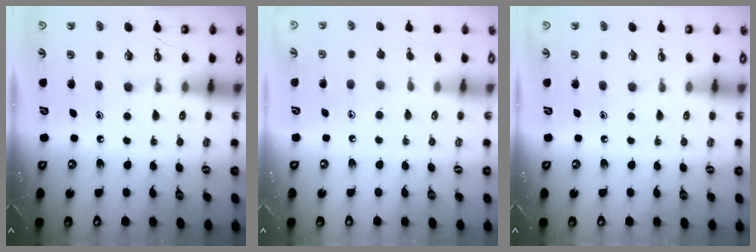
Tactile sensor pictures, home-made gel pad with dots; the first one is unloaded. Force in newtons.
{"total": 5.2, "press": 5.2, "slide": 0.5}
{"total": 0.0}